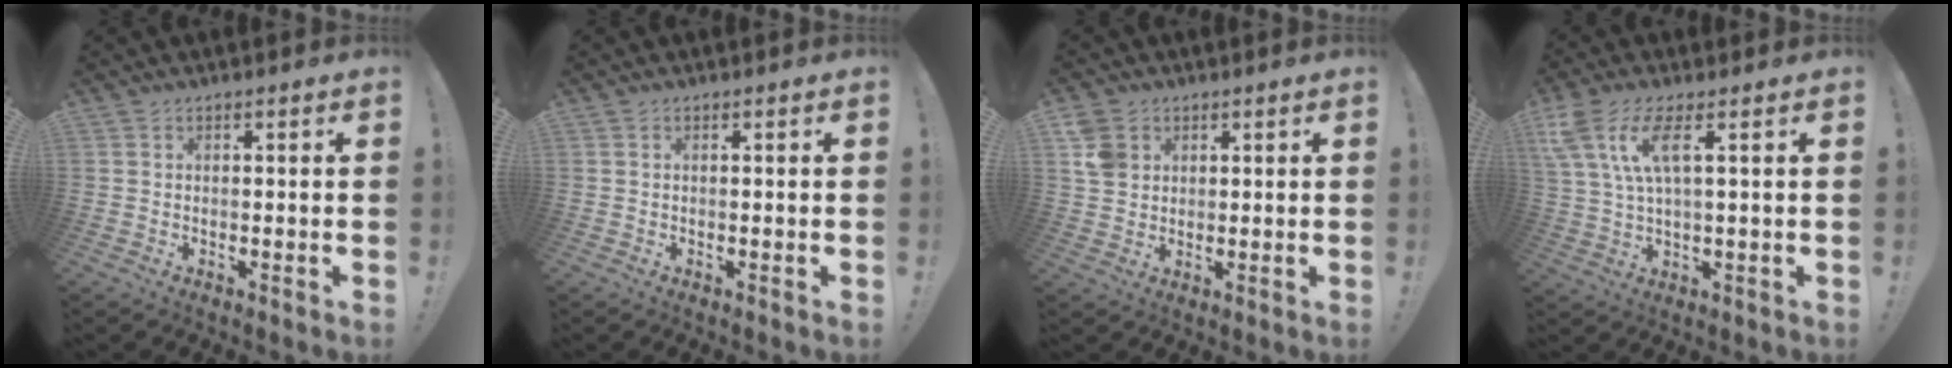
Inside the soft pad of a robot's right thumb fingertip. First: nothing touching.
{"total": 0.0}
{"total": 6.4, "force": [2.5, 5.2, 2.8], "torque": [-0.046, -0.002, 0.050]}
{"total": 10.0, "force": [3.9, 3.1, 8.7], "torque": [-0.171, -0.011, 0.070]}